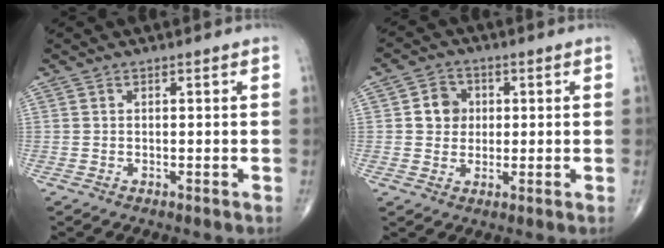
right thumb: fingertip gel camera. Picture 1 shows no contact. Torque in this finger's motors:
{"motor_torque": [0.40, 1.09, 0.35, -0.03, -0.02]}